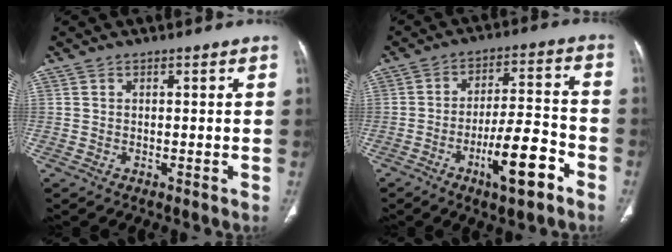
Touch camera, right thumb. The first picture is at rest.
{"total": 12.0, "force": [-6.0, 3.3, 9.9], "torque": [-0.153, 0.039, -0.095]}